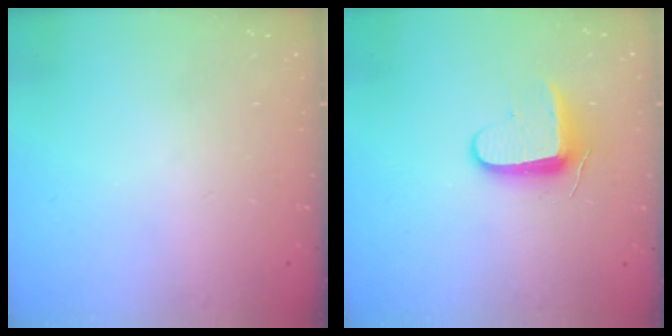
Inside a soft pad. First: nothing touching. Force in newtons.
{"total": 8.7, "press": 8.6, "slide": 0.9}